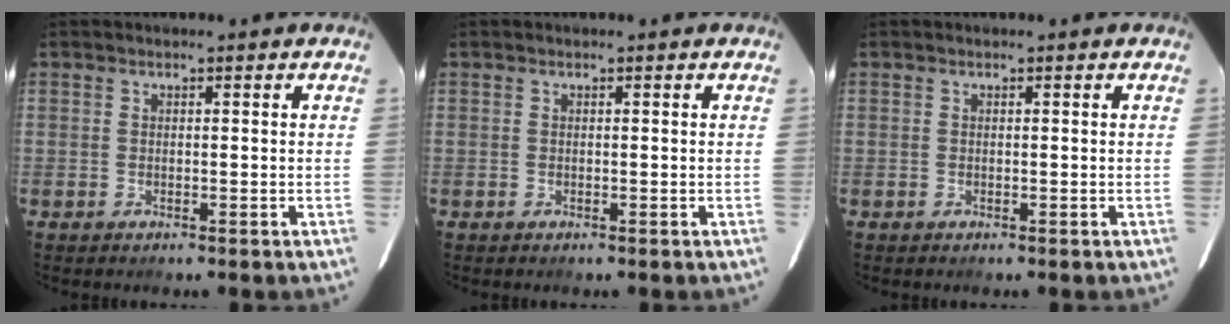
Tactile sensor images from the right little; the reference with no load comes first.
{"total": 0.0}
{"total": 0.0}